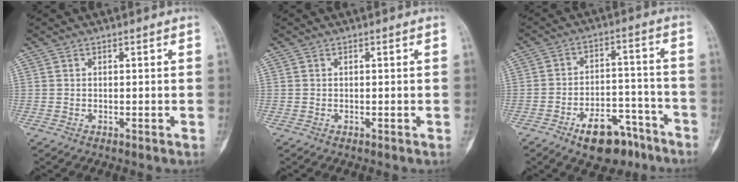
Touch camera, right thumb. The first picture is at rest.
{"total": 0.0}
{"total": 12.7, "force": [-8.4, 6.4, 7.0], "torque": [-0.080, 0.073, -0.126]}